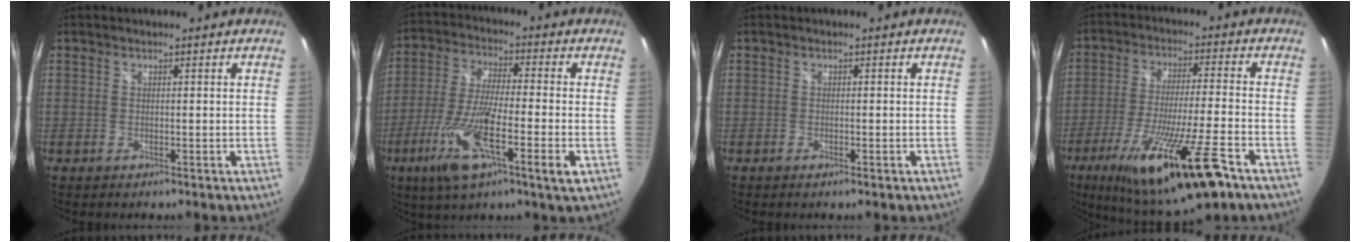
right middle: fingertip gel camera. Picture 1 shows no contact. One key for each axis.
{"total": 14.7, "fx": -5.3, "fy": 2.0, "fz": 13.6, "tx": -0.278, "ty": -0.022, "tz": -0.101}
{"total": 0.7, "fx": -0.3, "fy": -0.1, "fz": 0.6, "tx": -0.009, "ty": 0.000, "tz": -0.007}
{"total": 21.0, "fx": -12.1, "fy": 2.2, "fz": 17.0, "tx": -0.318, "ty": -0.068, "tz": -0.198}